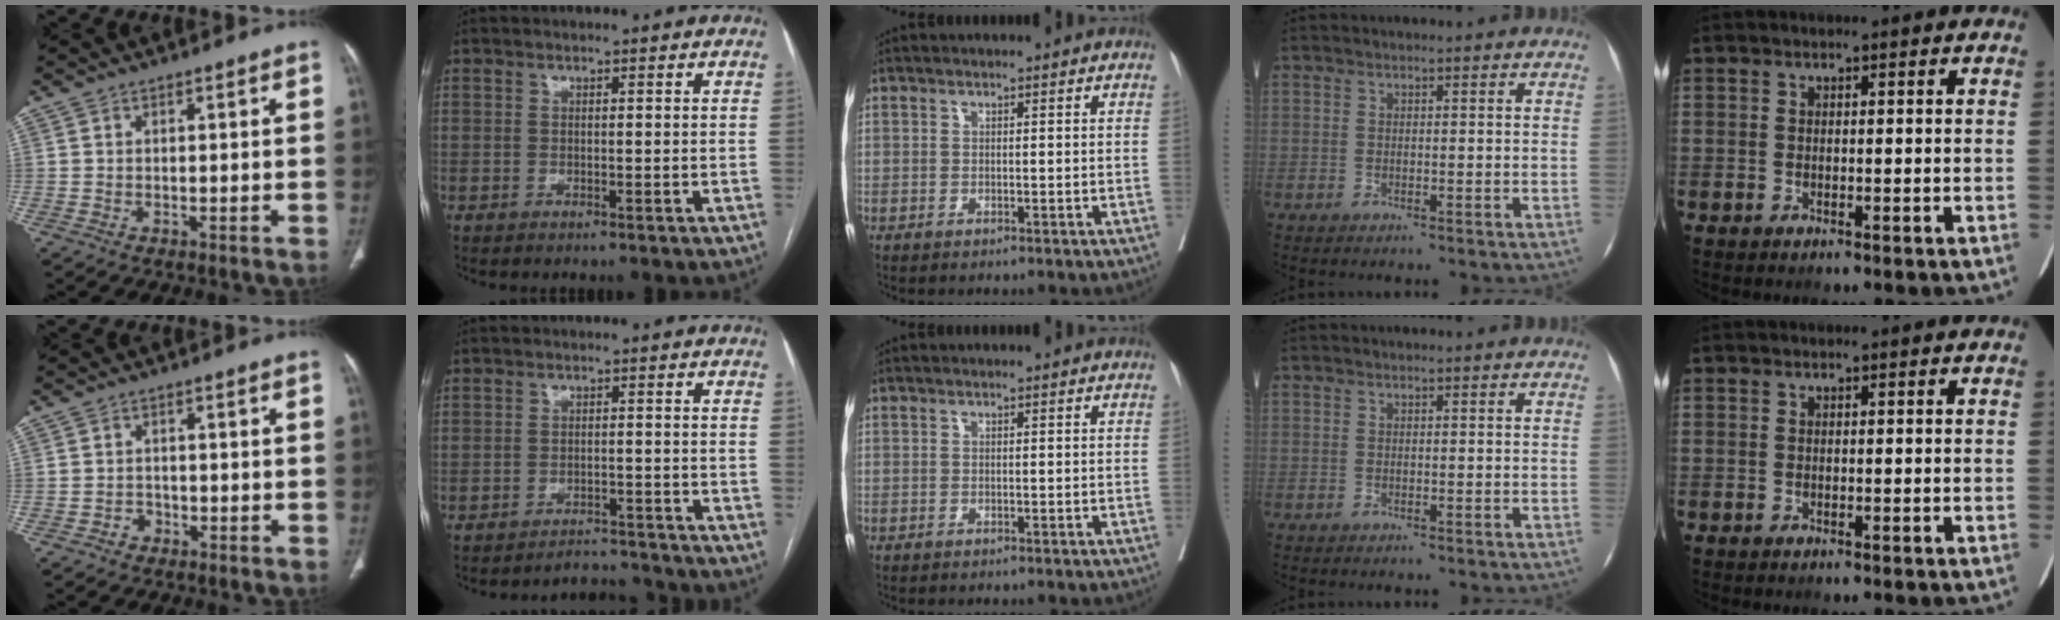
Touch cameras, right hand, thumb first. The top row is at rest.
{"thumb": {"total": 1.8, "force": [-1.0, 1.4, 0.3], "torque": [0.000, 0.009, -0.021]}, "index": {"total": 3.7, "force": [-3.5, 0.6, -1.1], "torque": [0.023, 0.013, -0.048]}}